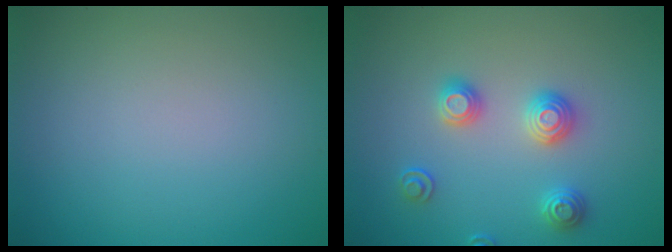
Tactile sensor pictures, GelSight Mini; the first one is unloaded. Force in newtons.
{"total": 2.8, "press": 2.7, "slide": 0.8}